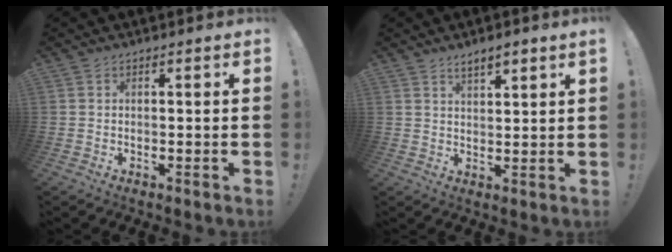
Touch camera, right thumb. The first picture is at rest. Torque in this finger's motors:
{"motor_torque": [-0.34, 0.34, 0.09, 0.09, 0.00]}